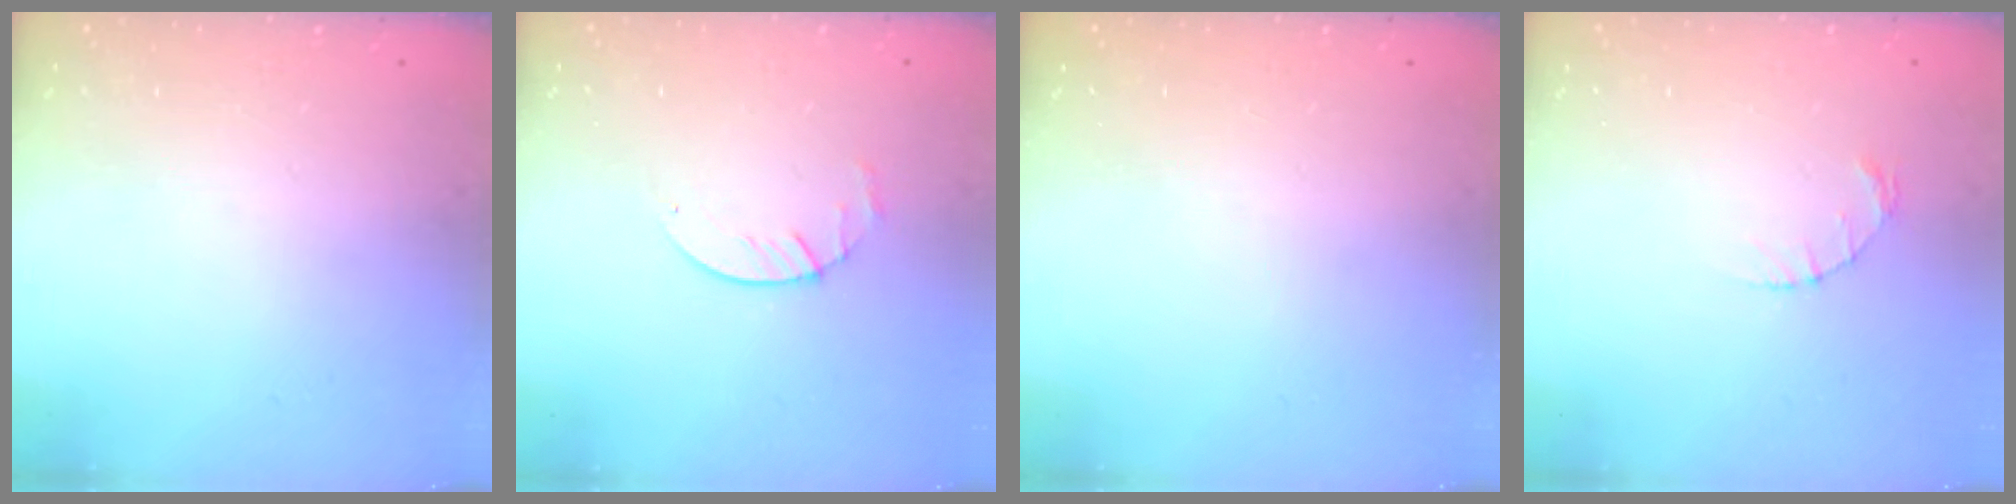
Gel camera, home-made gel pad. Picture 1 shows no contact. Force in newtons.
{"total": 2.9, "press": 2.9, "slide": 0.4}
{"total": 0.0}
{"total": 1.2, "press": 1.1, "slide": 0.2}